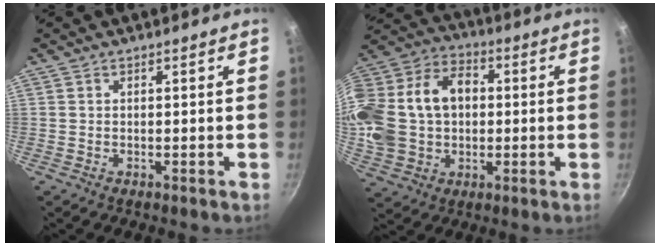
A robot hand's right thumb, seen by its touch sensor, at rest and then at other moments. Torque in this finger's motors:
{"motor_torque": [1.81, 2.65, 0.16, 0.12, 0.51]}